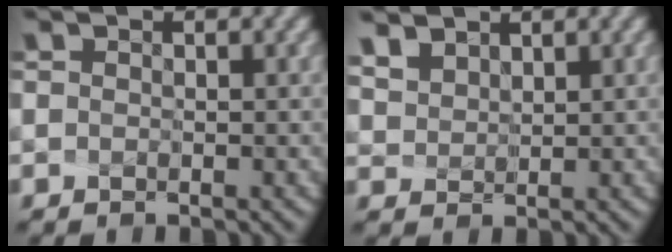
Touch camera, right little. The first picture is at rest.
{"total": 4.5, "force": [3.3, 2.6, 1.5], "torque": [-0.075, 0.018, 0.072]}